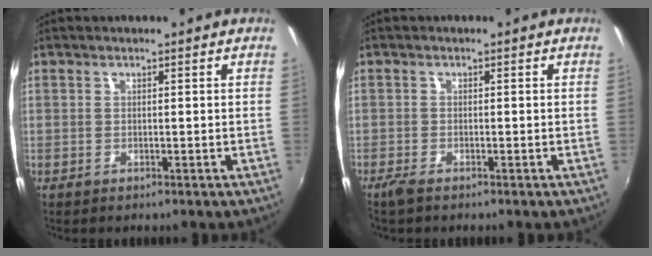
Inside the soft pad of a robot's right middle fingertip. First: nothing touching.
{"total": 1.9, "force": [-1.5, 0.3, 1.1], "torque": [-0.027, -0.007, -0.032]}